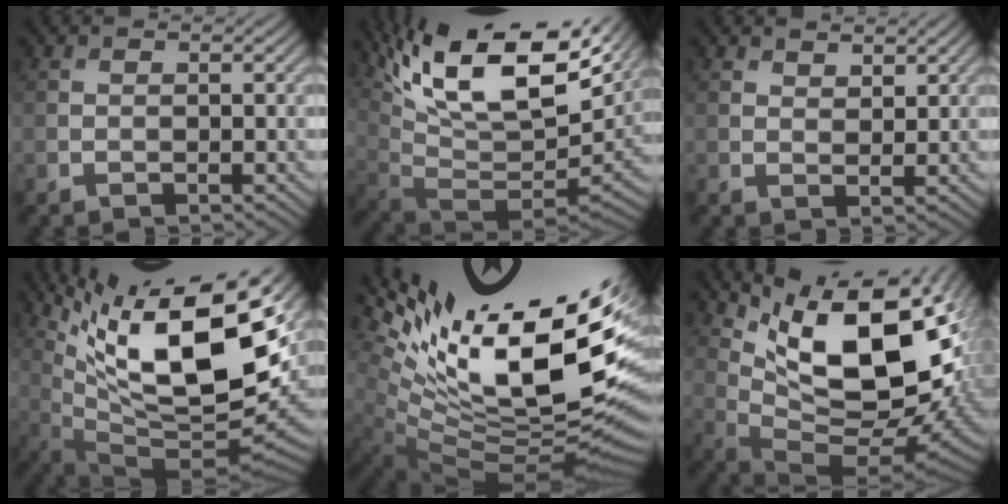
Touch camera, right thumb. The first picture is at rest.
{"total": 18.2, "force": [10.3, 6.8, 13.3], "torque": [-0.244, 0.012, 0.179]}
{"total": 2.0, "force": [1.7, 0.9, 0.7], "torque": [-0.012, -0.004, 0.035]}
{"total": 18.2, "force": [8.0, 5.0, 15.6], "torque": [-0.269, 0.011, 0.148]}
{"total": 19.7, "force": [6.3, 8.5, 16.6], "torque": [-0.282, 0.009, 0.125]}
{"total": 17.2, "force": [6.0, 8.0, 13.9], "torque": [-0.229, 0.001, 0.120]}